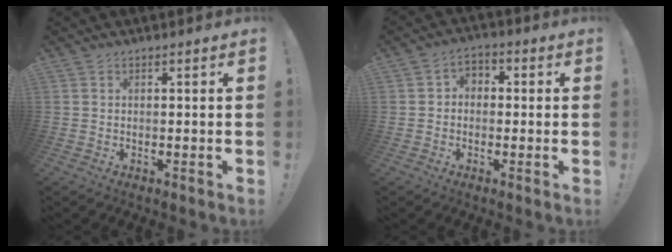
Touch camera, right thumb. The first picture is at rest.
{"total": 3.9, "force": [-1.7, 3.0, 1.7], "torque": [-0.034, 0.018, -0.030]}